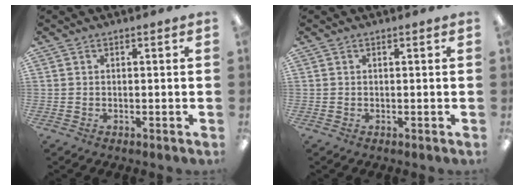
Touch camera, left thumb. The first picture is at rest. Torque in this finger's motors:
{"motor_torque": [-0.01, 0.01, -0.04, 0.03, 0.00]}